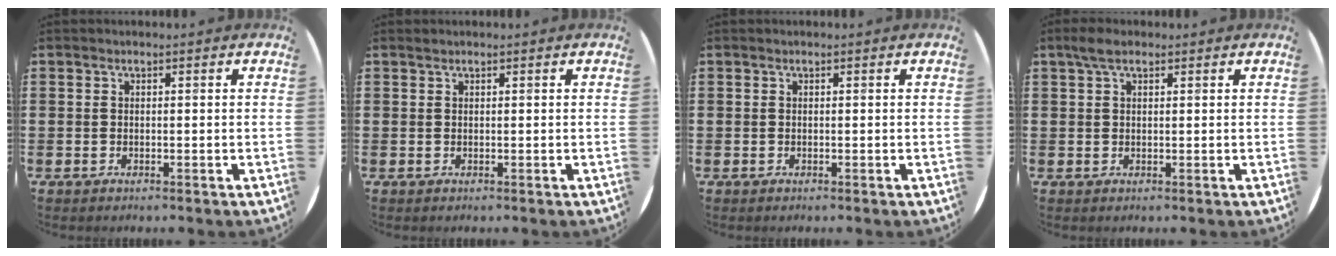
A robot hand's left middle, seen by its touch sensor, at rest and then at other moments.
{"total": 0.0}
{"total": 0.0}
{"total": 2.4, "force": [1.5, 1.0, 1.6], "torque": [-0.027, 0.003, 0.024]}